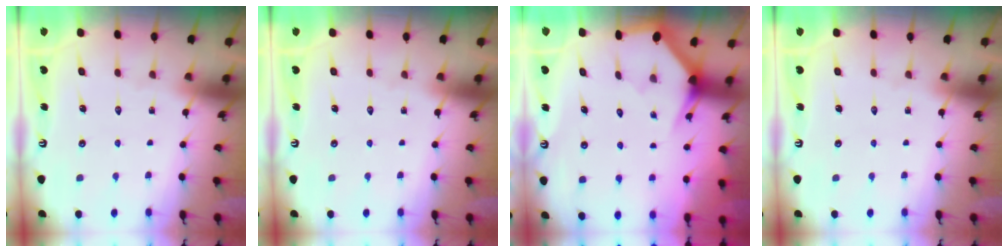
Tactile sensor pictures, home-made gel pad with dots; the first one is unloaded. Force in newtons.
{"total": 0.0}
{"total": 3.0, "press": 3.0, "slide": 0.0}
{"total": 0.0}